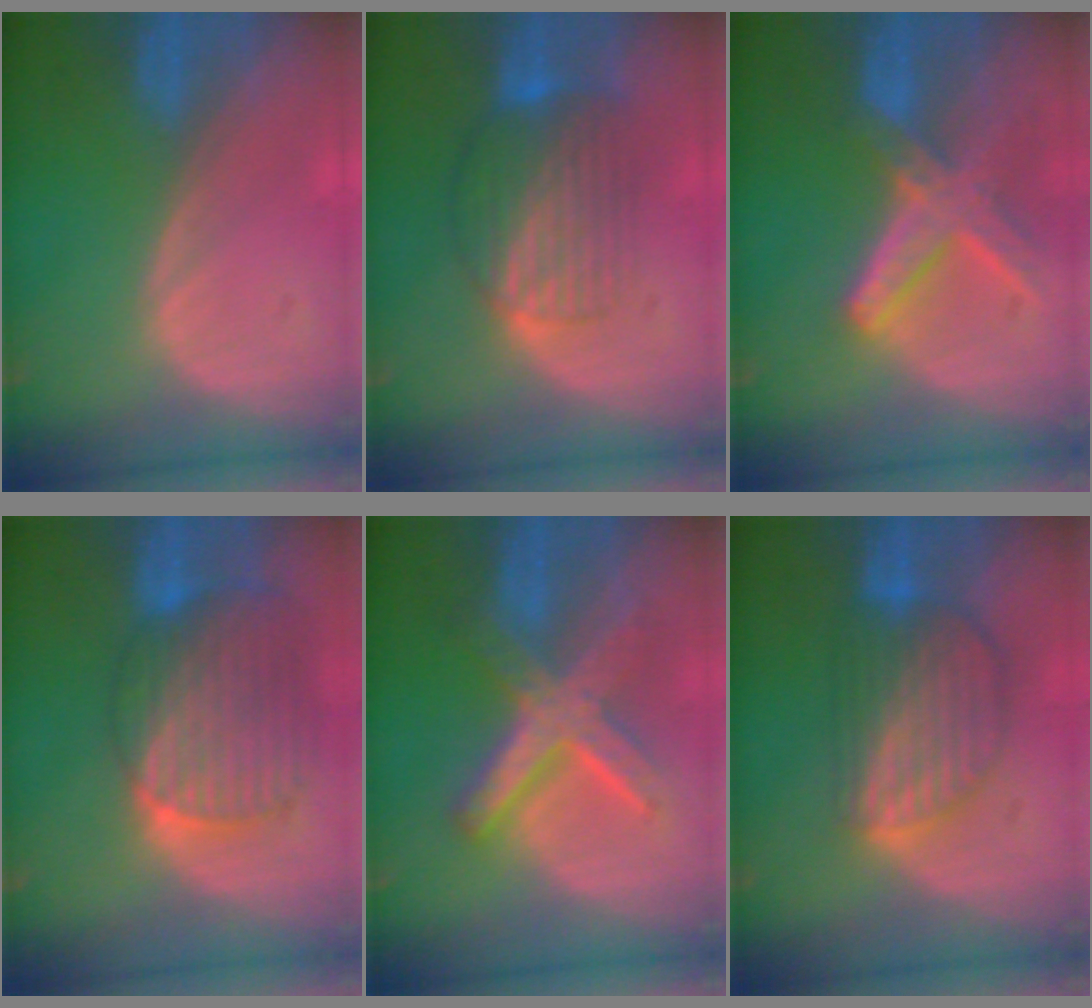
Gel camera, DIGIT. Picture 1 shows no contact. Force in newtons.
{"total": 8.0, "press": 7.1, "slide": 3.7}
{"total": 8.2, "press": 7.1, "slide": 4.0}
{"total": 10.7, "press": 9.2, "slide": 5.5}
{"total": 8.6, "press": 8.6, "slide": 0.7}
{"total": 8.1, "press": 7.3, "slide": 3.6}